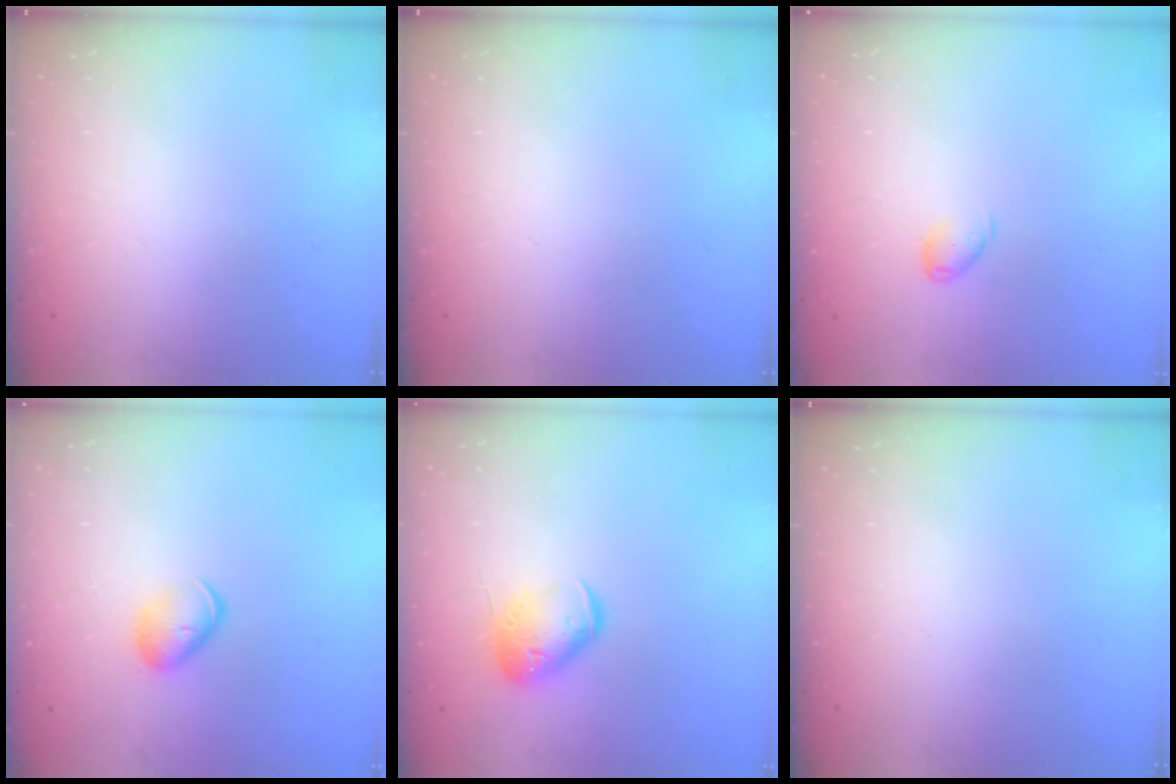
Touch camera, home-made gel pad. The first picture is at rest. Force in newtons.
{"total": 0.0}
{"total": 6.3, "press": 6.2, "slide": 1.1}
{"total": 6.4, "press": 6.3, "slide": 0.8}
{"total": 11.9, "press": 11.8, "slide": 1.4}
{"total": 0.0}